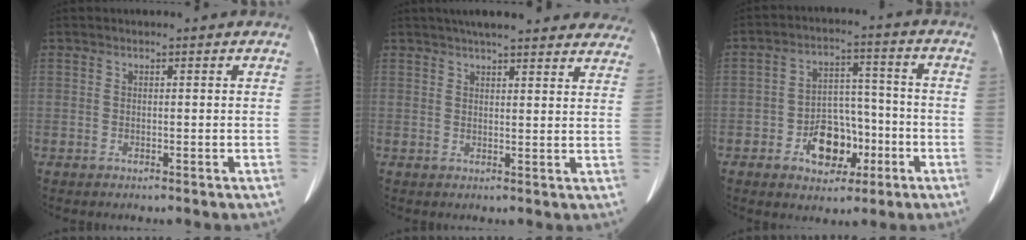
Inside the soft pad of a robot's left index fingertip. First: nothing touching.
{"total": 21.8, "force": [19.4, 4.0, 9.2], "torque": [-0.120, 0.011, 0.227]}
{"total": 8.8, "force": [-3.7, 5.8, 5.6], "torque": [-0.098, 0.026, -0.053]}